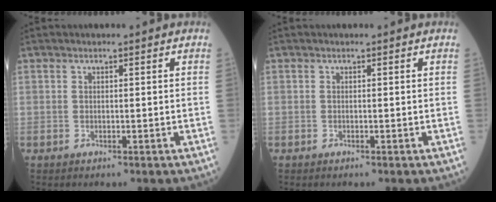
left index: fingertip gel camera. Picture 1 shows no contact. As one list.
[{"total": 0.0}]